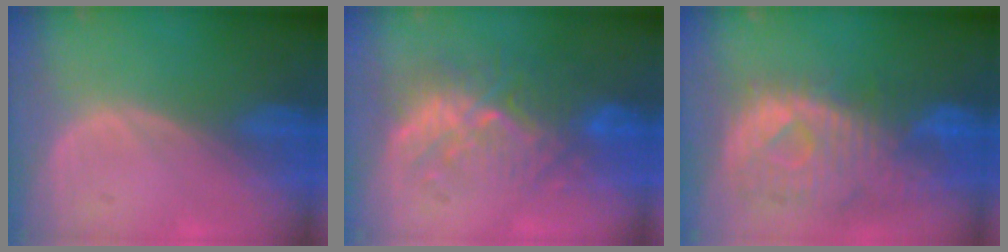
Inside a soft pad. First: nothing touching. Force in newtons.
{"total": 9.4, "press": 9.0, "slide": 2.7}
{"total": 11.4, "press": 9.9, "slide": 5.7}